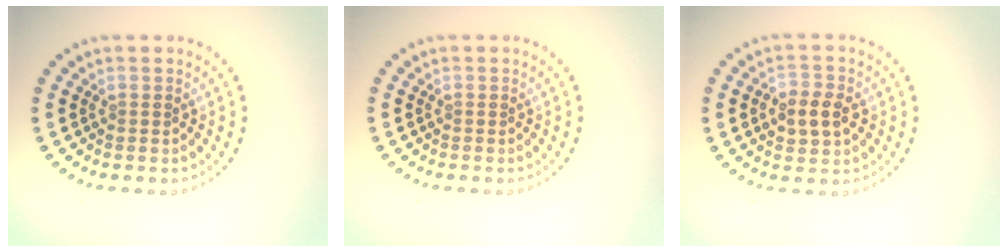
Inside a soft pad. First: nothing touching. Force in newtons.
{"total": 0.0}
{"total": 2.9, "press": 2.9, "slide": 0.3}